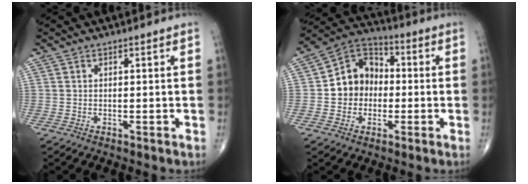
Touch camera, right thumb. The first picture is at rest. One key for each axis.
{"total": 11.1, "fx": -0.7, "fy": 9.4, "fz": 5.8, "tx": -0.063, "ty": 0.033, "tz": -0.026}